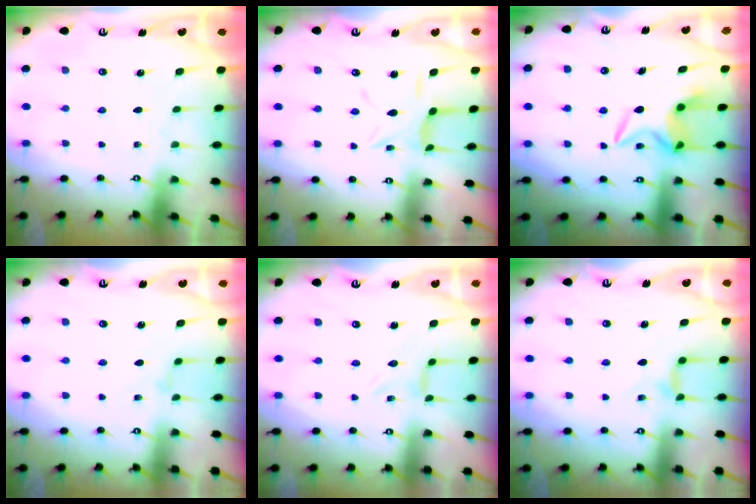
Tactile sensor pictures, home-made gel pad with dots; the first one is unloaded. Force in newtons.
{"total": 9.2, "press": 9.2, "slide": 0.7}
{"total": 6.0, "press": 6.0, "slide": 0.4}
{"total": 1.5, "press": 1.5, "slide": 0.3}
{"total": 0.0}
{"total": 6.2, "press": 6.2, "slide": 0.6}